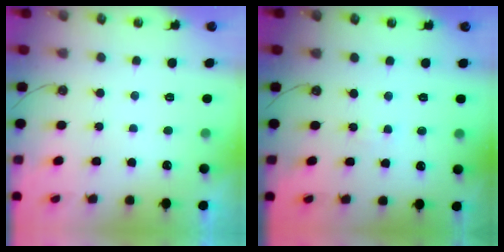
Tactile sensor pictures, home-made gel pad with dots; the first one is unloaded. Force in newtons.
{"total": 2.8, "press": 2.8, "slide": 0.3}